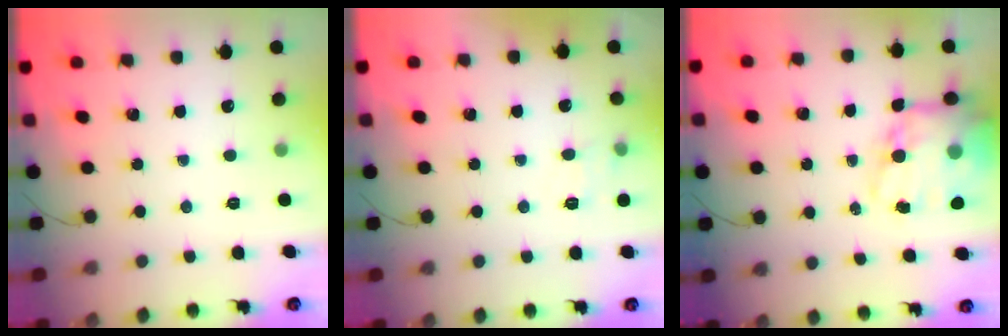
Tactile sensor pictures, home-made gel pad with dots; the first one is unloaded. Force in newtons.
{"total": 4.9, "press": 4.5, "slide": 1.7}
{"total": 20.1, "press": 19.6, "slide": 4.4}